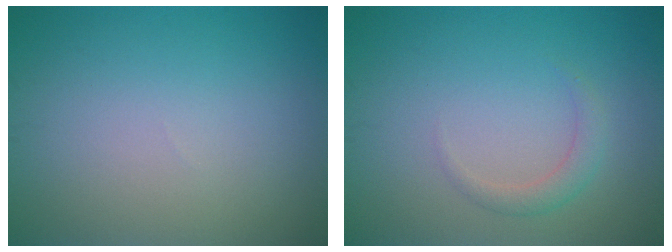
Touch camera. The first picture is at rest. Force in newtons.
{"total": 1.6, "press": 1.6, "slide": 0.1}